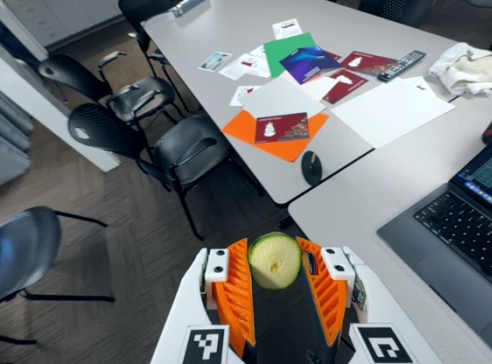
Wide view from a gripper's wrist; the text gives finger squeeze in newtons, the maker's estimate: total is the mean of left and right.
{"total": 11.5, "left": 11.4, "right": 11.5}